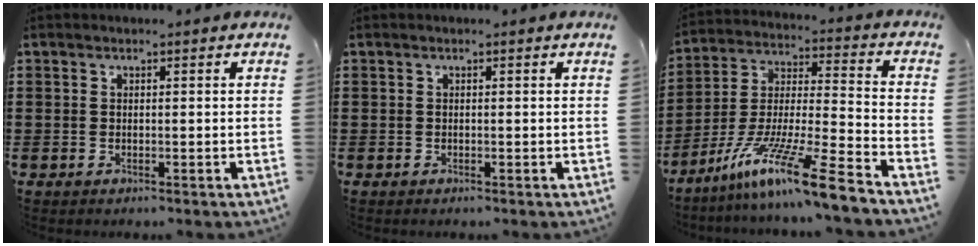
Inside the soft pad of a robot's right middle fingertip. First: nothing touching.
{"total": 0.0}
{"total": 14.0, "force": [-10.6, -0.5, 9.1], "torque": [-0.165, 0.005, -0.200]}